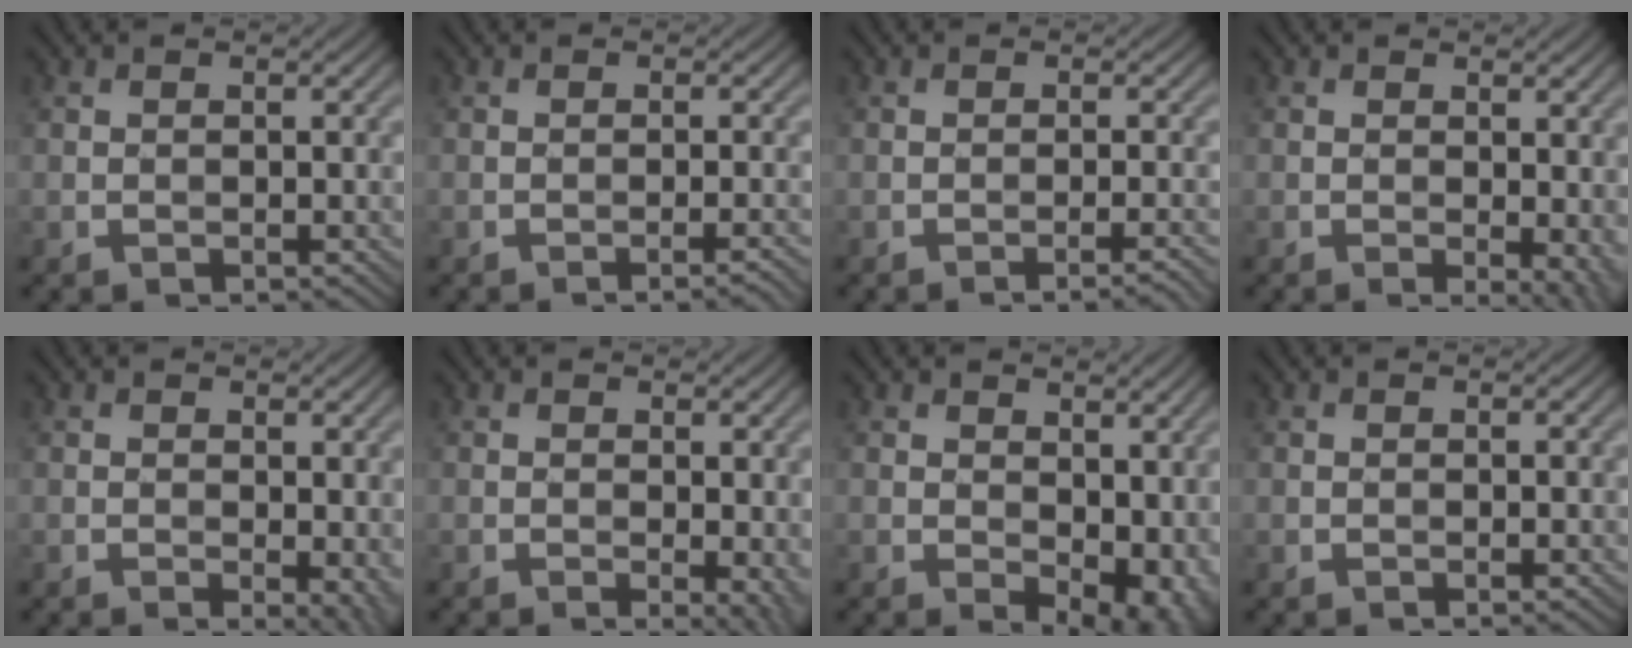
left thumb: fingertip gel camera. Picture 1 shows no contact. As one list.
[{"total": 1.8, "force": [-0.9, 0.3, 1.5], "torque": [-0.013, 0.009, -0.022]}, {"total": 2.3, "force": [-1.3, 0.3, 1.9], "torque": [-0.021, 0.010, -0.028]}, {"total": 3.5, "force": [-0.3, 1.2, 3.3], "torque": [-0.041, -0.004, -0.004]}, {"total": 3.0, "force": [-0.3, 1.2, 2.7], "torque": [-0.032, -0.004, -0.004]}, {"total": 3.1, "force": [-0.3, 1.0, 3.0], "torque": [-0.037, -0.004, -0.005]}, {"total": 8.6, "force": [0.3, 5.2, 6.9], "torque": [-0.086, -0.015, 0.022]}, {"total": 0.0}]